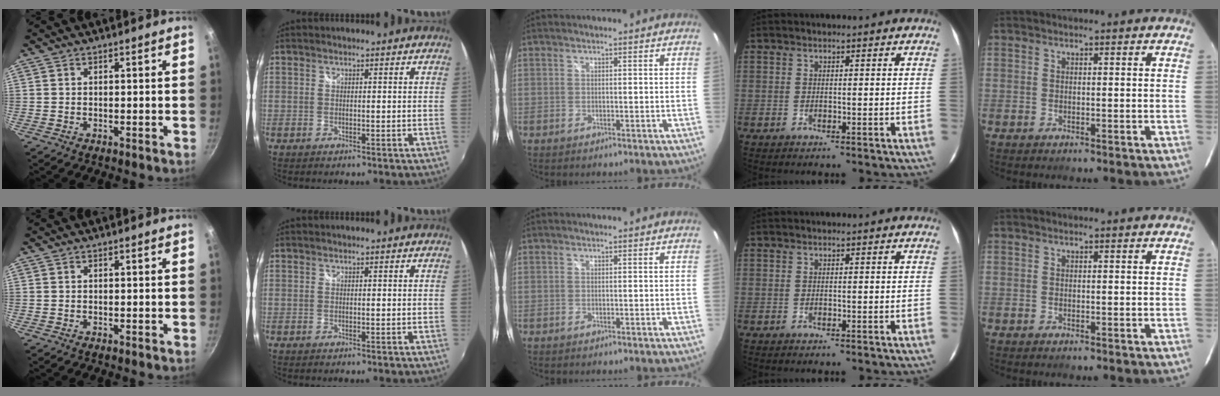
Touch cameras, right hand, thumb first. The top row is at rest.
{}